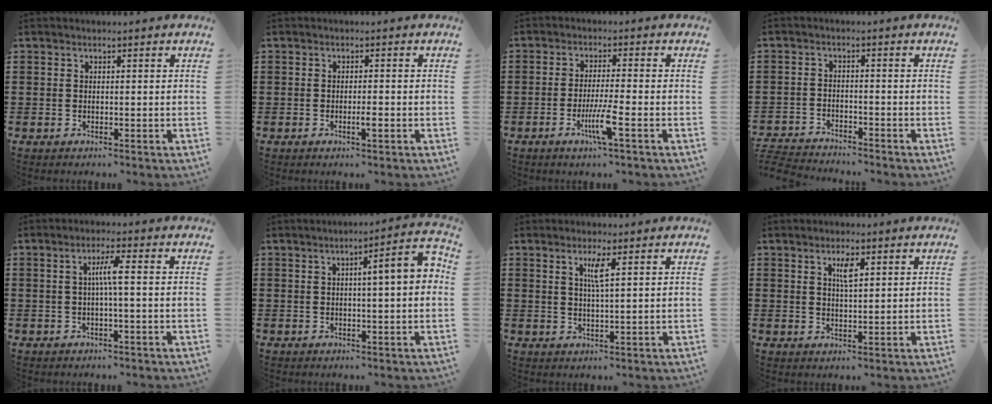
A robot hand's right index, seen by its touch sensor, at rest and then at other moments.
{"total": 1.8, "force": [-0.8, 0.3, 1.6], "torque": [-0.027, 0.000, -0.014]}
{"total": 5.2, "force": [-2.3, -0.1, 4.6], "torque": [-0.091, -0.017, -0.043]}
{"total": 3.8, "force": [-3.8, 0.1, 0.0], "torque": [-0.010, -0.005, -0.082]}
{"total": 3.4, "force": [-0.1, 0.0, 3.4], "torque": [-0.064, -0.002, -0.006]}
{"total": 6.4, "force": [0.8, 0.7, 6.3], "torque": [-0.092, -0.009, 0.005]}
{"total": 2.9, "force": [1.2, 0.0, 2.6], "torque": [-0.055, -0.002, 0.018]}
{"total": 2.9, "force": [1.3, 0.7, 2.5], "torque": [-0.045, 0.001, 0.019]}